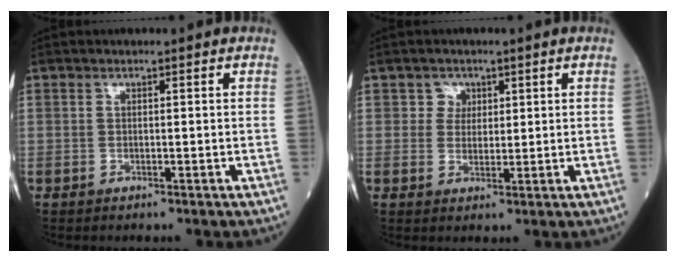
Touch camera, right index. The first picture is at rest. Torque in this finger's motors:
{"motor_torque": [-0.22, 0.07, -0.09, -0.02]}